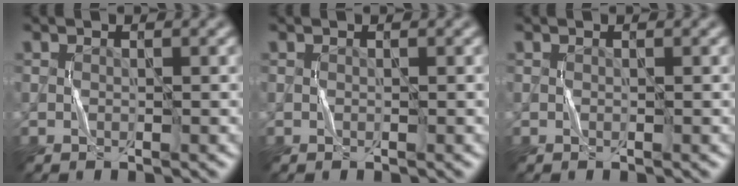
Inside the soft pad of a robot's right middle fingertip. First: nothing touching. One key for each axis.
{"total": 0.0}
{"total": 0.0}